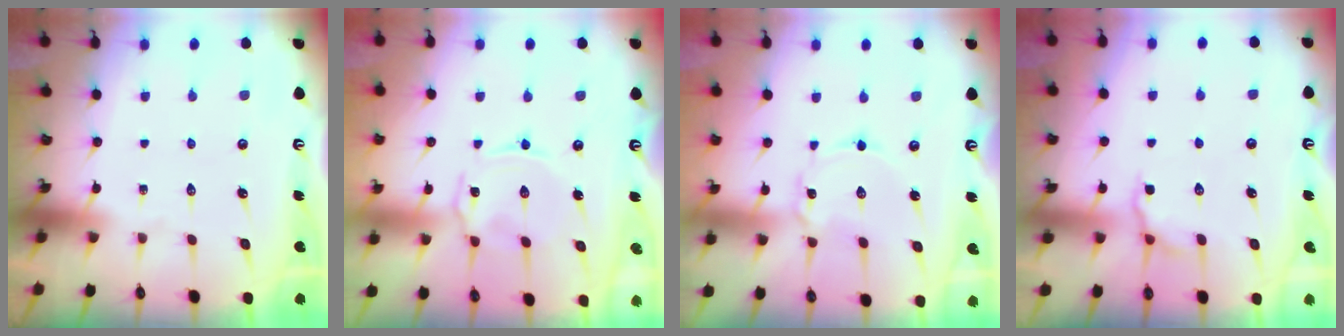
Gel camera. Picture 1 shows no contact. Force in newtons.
{"total": 1.7, "press": 1.7, "slide": 0.5}
{"total": 1.7, "press": 1.7, "slide": 0.0}
{"total": 4.3, "press": 4.0, "slide": 1.5}